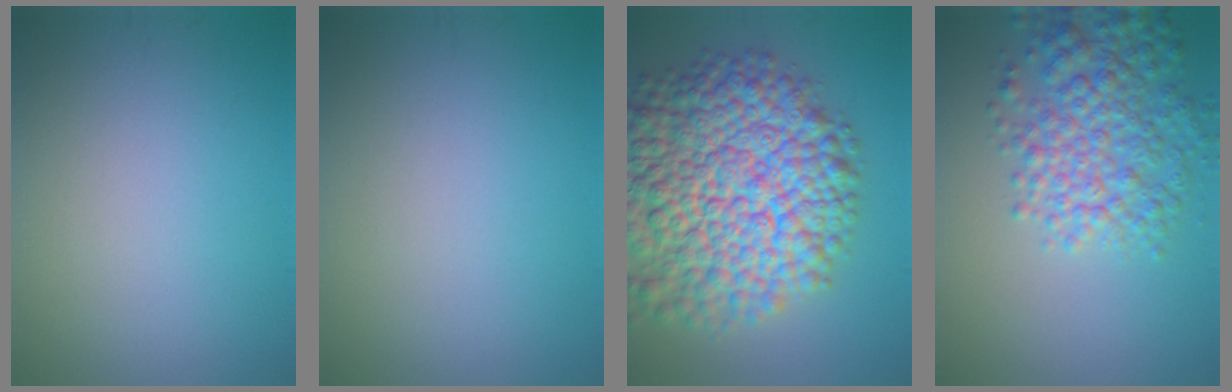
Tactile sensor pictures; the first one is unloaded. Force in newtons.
{"total": 0.0}
{"total": 15.7, "press": 15.6, "slide": 0.7}
{"total": 6.2, "press": 6.2, "slide": 0.3}